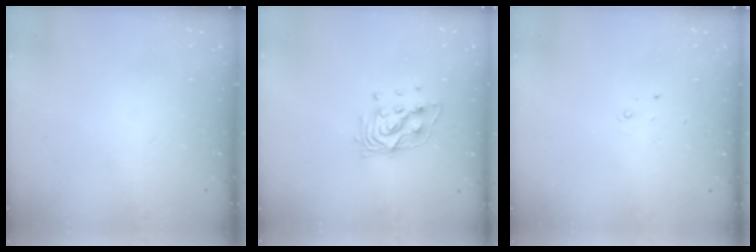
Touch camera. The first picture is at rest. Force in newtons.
{"total": 10.3, "press": 10.3, "slide": 0.7}
{"total": 1.5, "press": 1.5, "slide": 0.2}